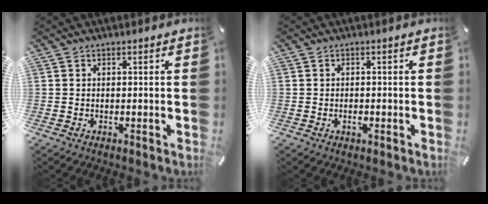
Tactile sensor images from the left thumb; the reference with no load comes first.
{"total": 1.4, "force": [-0.5, 0.8, 1.1], "torque": [-0.021, 0.001, -0.009]}